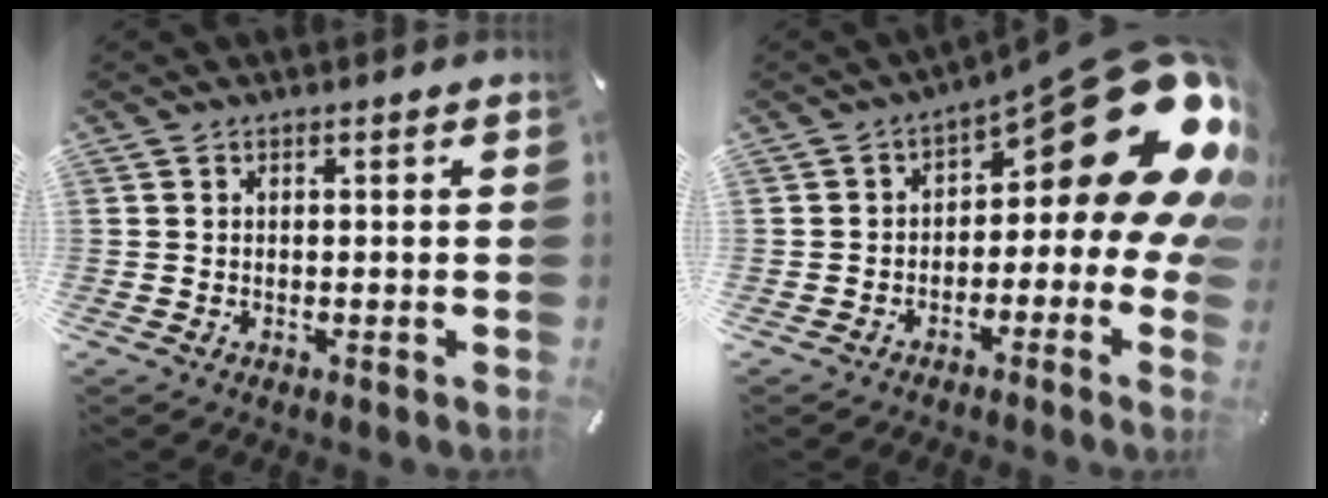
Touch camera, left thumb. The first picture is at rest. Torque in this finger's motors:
{"motor_torque": [2.75, 1.76, 2.77, 0.00, 0.38]}